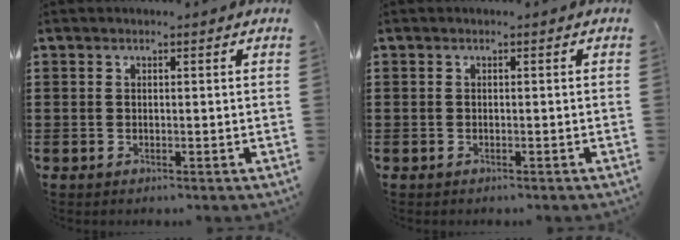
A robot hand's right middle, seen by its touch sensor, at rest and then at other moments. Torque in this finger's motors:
{"motor_torque": [0.90, -1.08, 0.11, 0.03]}